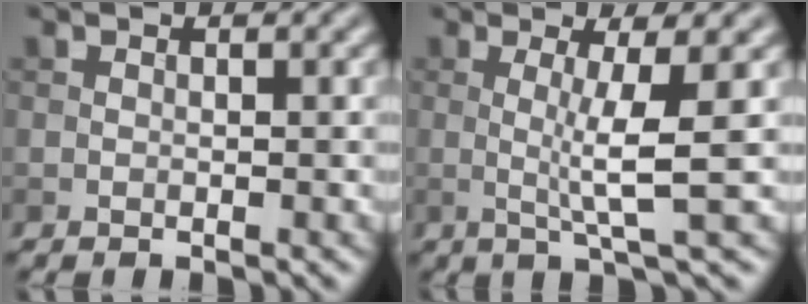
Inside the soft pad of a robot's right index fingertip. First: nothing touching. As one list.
[{"total": 4.2, "force": [0.2, 0.4, 4.2], "torque": [-0.076, -0.005, 0.004]}]